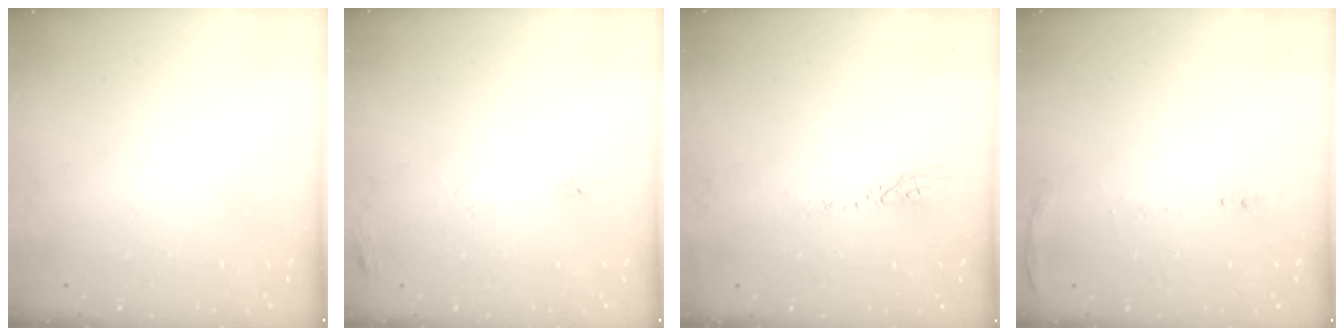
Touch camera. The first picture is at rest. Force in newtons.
{"total": 6.0, "press": 6.0, "slide": 0.6}
{"total": 3.7, "press": 3.6, "slide": 0.3}
{"total": 6.6, "press": 6.5, "slide": 0.7}